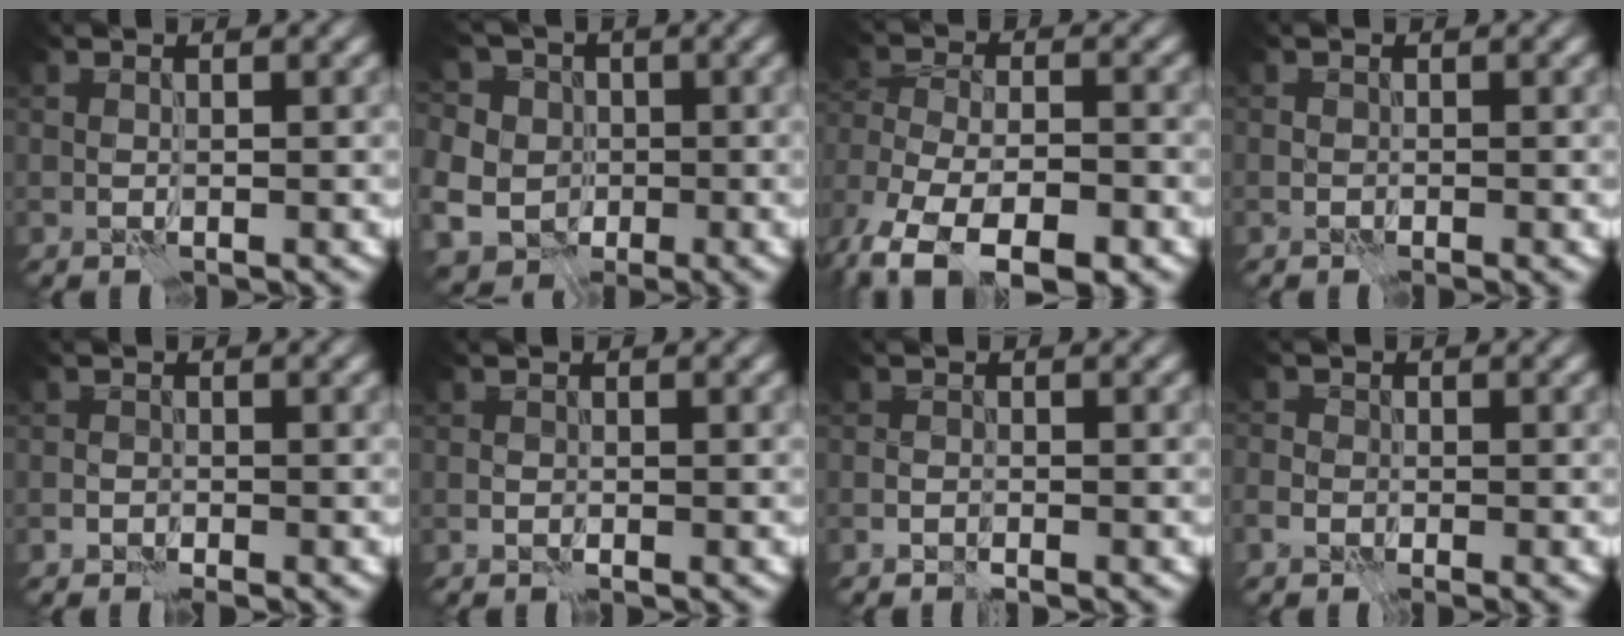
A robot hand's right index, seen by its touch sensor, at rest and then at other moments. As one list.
[{"total": 9.2, "force": [-0.1, 8.6, 3.2], "torque": [-0.079, 0.022, -0.037]}, {"total": 10.9, "force": [-7.6, 5.6, 5.3], "torque": [-0.093, -0.001, -0.120]}, {"total": 0.6, "force": [-0.5, 0.0, -0.2], "torque": [0.003, 0.002, -0.008]}, {"total": 1.2, "force": [-1.1, 0.1, -0.1], "torque": [0.001, 0.002, -0.021]}, {"total": 0.5, "force": [-0.5, 0.0, -0.1], "torque": [0.001, 0.002, -0.007]}, {"total": 0.9, "force": [-0.9, -0.1, -0.2], "torque": [0.003, 0.002, -0.017]}, {"total": 1.5, "force": [-1.3, 0.8, 0.3], "torque": [-0.003, 0.002, -0.025]}]